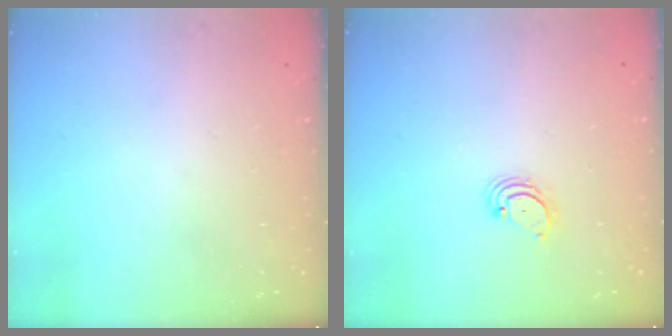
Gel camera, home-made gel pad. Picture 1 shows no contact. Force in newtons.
{"total": 2.7, "press": 2.7, "slide": 0.3}